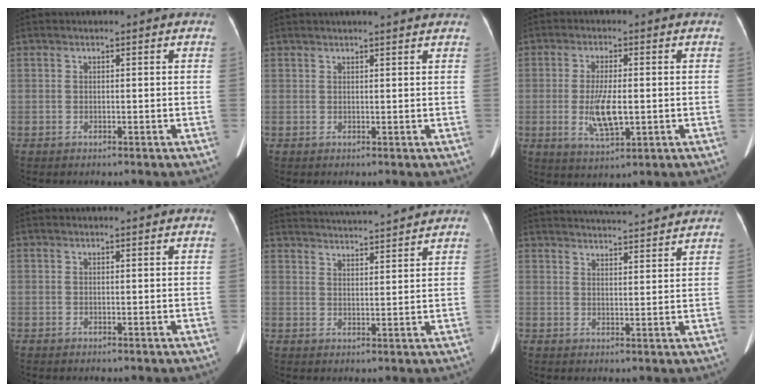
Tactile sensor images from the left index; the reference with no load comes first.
{"total": 5.2, "force": [4.7, 0.1, 2.3], "torque": [-0.032, 0.022, 0.053]}
{"total": 6.6, "force": [-0.9, 1.9, 6.3], "torque": [-0.127, -0.010, -0.012]}
{"total": 0.0}
{"total": 13.5, "force": [12.8, 0.3, 4.1], "torque": [-0.083, 0.023, 0.187]}
{"total": 14.1, "force": [13.3, 1.2, 4.6], "torque": [-0.078, 0.023, 0.181]}